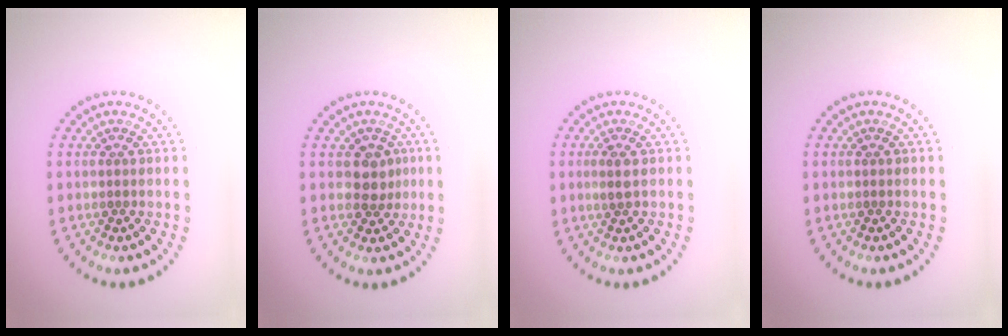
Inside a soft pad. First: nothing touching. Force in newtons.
{"total": 1.9, "press": 1.8, "slide": 0.8}
{"total": 1.1, "press": 1.0, "slide": 0.5}
{"total": 0.0}